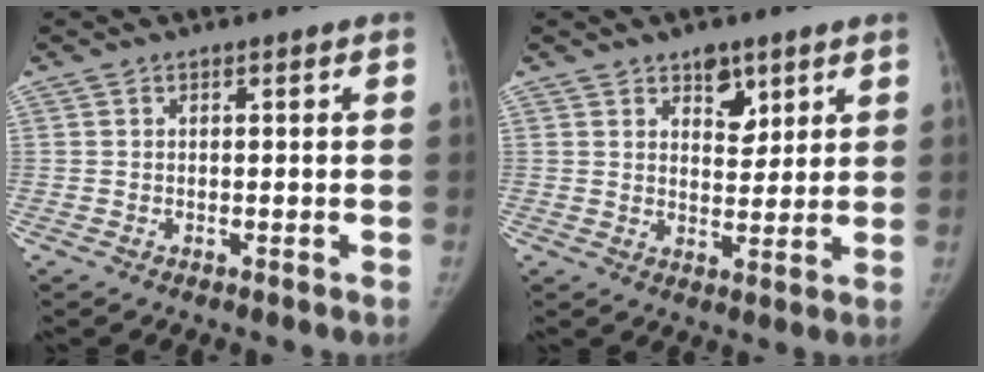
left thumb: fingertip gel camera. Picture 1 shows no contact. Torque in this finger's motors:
{"motor_torque": [0.74, -0.18, 0.54, -0.61, 0.16]}